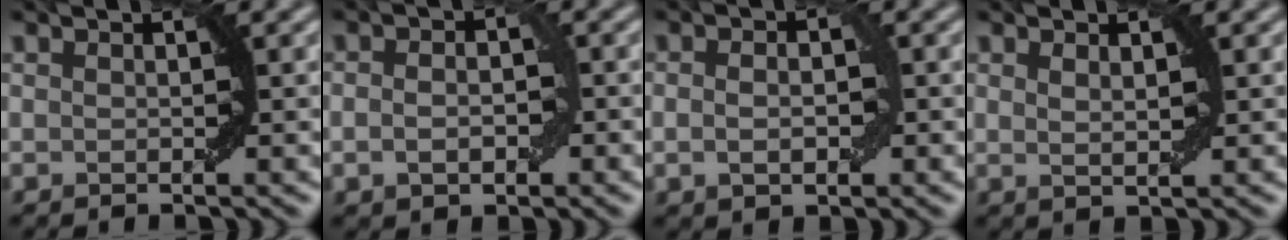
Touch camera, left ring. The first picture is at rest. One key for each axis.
{"total": 2.8, "fx": -0.5, "fy": 1.7, "fz": 2.2, "tx": -0.032, "ty": 0.003, "tz": -0.008}
{"total": 2.7, "fx": -0.2, "fy": 1.6, "fz": 2.2, "tx": -0.031, "ty": 0.002, "tz": -0.004}
{"total": 1.1, "fx": 0.7, "fy": 0.2, "fz": 0.8, "tx": -0.013, "ty": -0.001, "tz": 0.013}